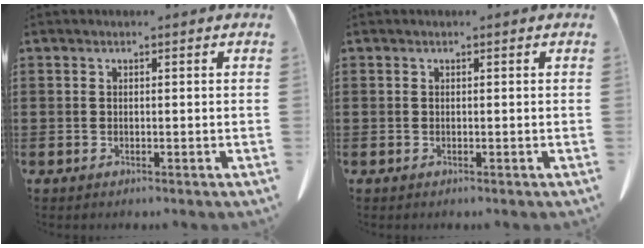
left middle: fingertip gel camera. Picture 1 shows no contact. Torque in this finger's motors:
{"motor_torque": [-0.07, 0.00, 0.00, 0.00]}